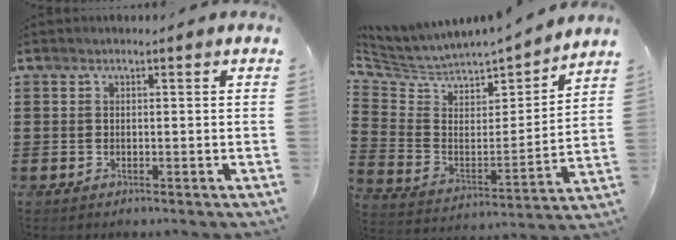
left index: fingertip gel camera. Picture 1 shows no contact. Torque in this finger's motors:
{"motor_torque": [1.22, -0.91, 0.28, 0.06]}